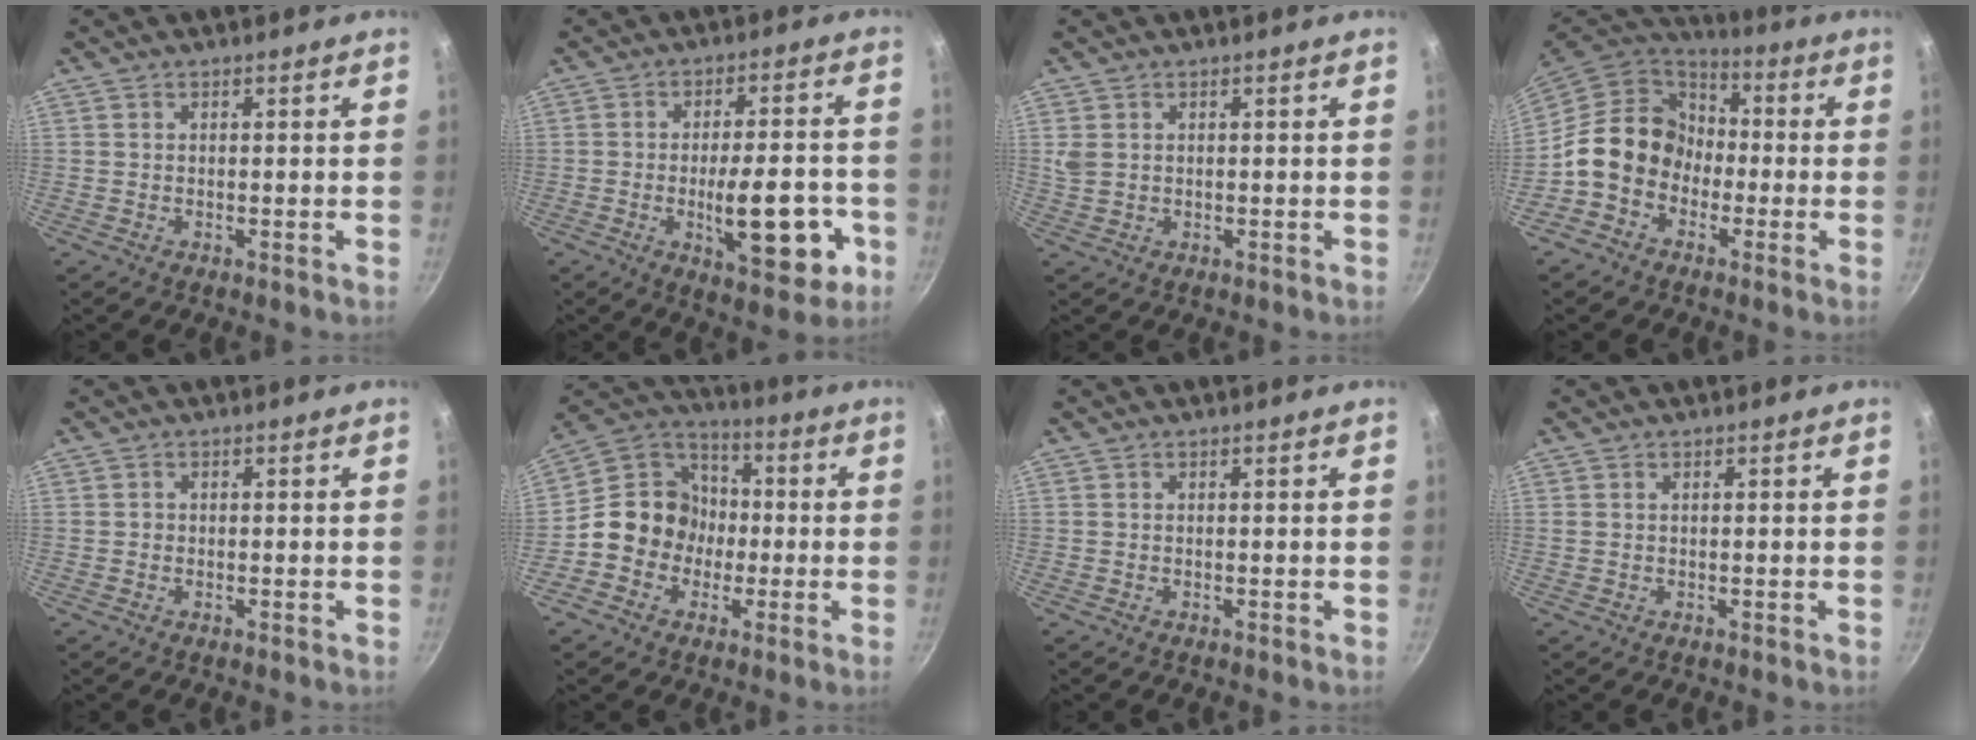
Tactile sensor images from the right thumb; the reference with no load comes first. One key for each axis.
{"total": 15.3, "fx": -4.4, "fy": 6.0, "fz": 13.4, "tx": -0.162, "ty": 0.016, "tz": -0.055}
{"total": 2.6, "fx": 0.8, "fy": 2.0, "fz": 1.5, "tx": -0.027, "ty": -0.001, "tz": 0.019}
{"total": 13.9, "fx": -2.7, "fy": 11.7, "fz": 7.0, "tx": -0.078, "ty": 0.047, "tz": -0.064}
{"total": 0.6, "fx": 0.0, "fy": 0.5, "fz": 0.1, "tx": 0.003, "ty": 0.003, "tz": -0.002}
{"total": 12.4, "fx": -2.3, "fy": 11.2, "fz": 4.7, "tx": -0.029, "ty": 0.038, "tz": -0.061}
{"total": 0.0}
{"total": 0.0}